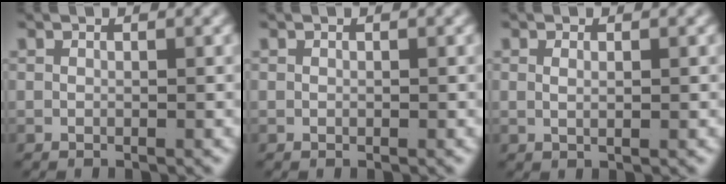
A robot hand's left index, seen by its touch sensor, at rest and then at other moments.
{"total": 0.0}
{"total": 0.8, "force": [0.2, -0.3, 0.8], "torque": [-0.016, -0.010, 0.011]}